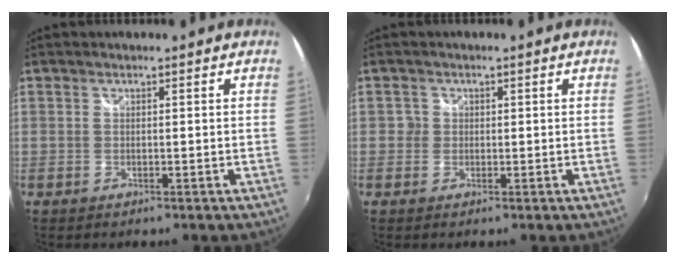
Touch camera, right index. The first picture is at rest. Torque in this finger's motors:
{"motor_torque": [-0.06, -0.06, 0.00, 0.01]}